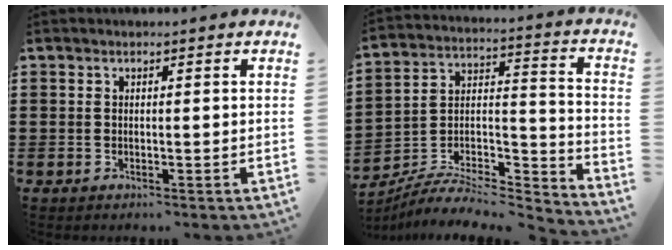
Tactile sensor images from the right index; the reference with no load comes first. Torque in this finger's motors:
{"motor_torque": [0.46, 0.66, -0.48, -0.16]}